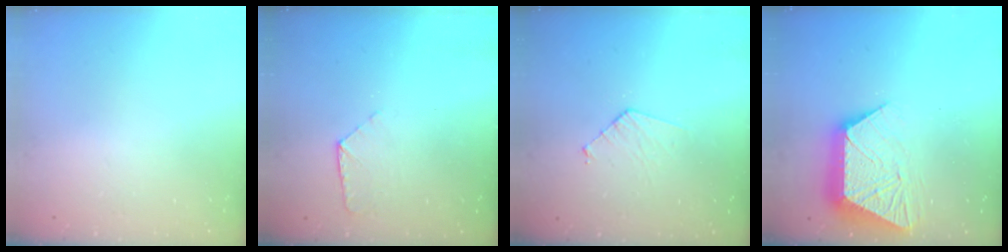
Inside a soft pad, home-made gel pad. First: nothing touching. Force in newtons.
{"total": 7.3, "press": 7.2, "slide": 0.7}
{"total": 4.4, "press": 4.3, "slide": 0.4}
{"total": 13.4, "press": 13.3, "slide": 0.9}